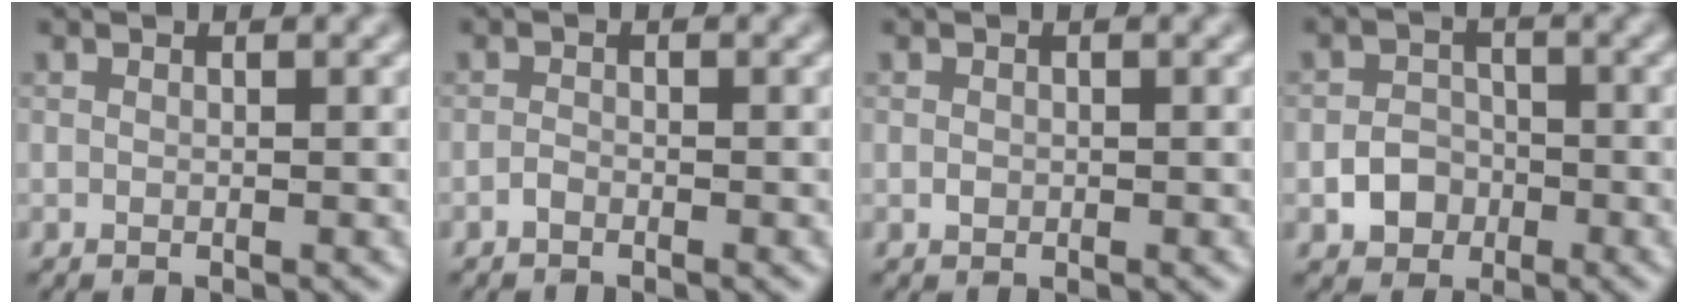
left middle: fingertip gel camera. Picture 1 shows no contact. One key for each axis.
{"total": 0.7, "fx": -0.5, "fy": 0.3, "fz": 0.3, "tx": -0.005, "ty": 0.000, "tz": -0.012}
{"total": 0.6, "fx": -0.1, "fy": 0.5, "fz": 0.3, "tx": -0.002, "ty": -0.003, "tz": -0.002}
{"total": 2.8, "fx": -1.1, "fy": 2.3, "fz": 1.1, "tx": -0.011, "ty": 0.003, "tz": -0.021}